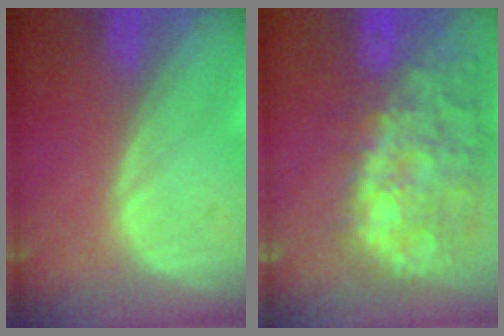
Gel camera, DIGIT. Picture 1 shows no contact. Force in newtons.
{"total": 13.5, "press": 11.6, "slide": 6.8}